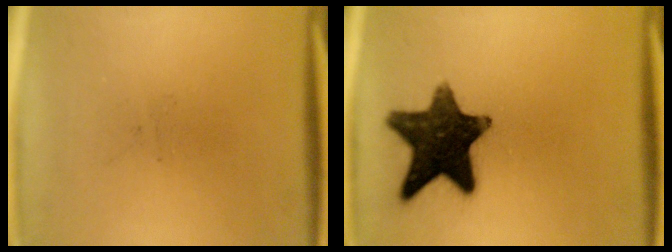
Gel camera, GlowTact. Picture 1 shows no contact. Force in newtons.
{"total": 14.6}